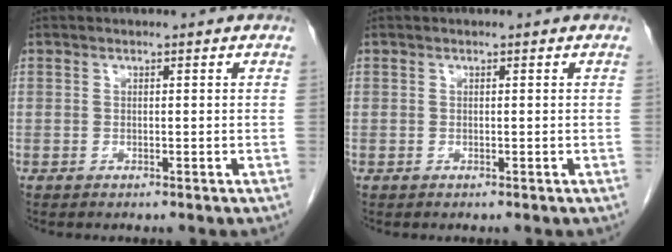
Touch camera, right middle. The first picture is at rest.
{"total": 0.0}